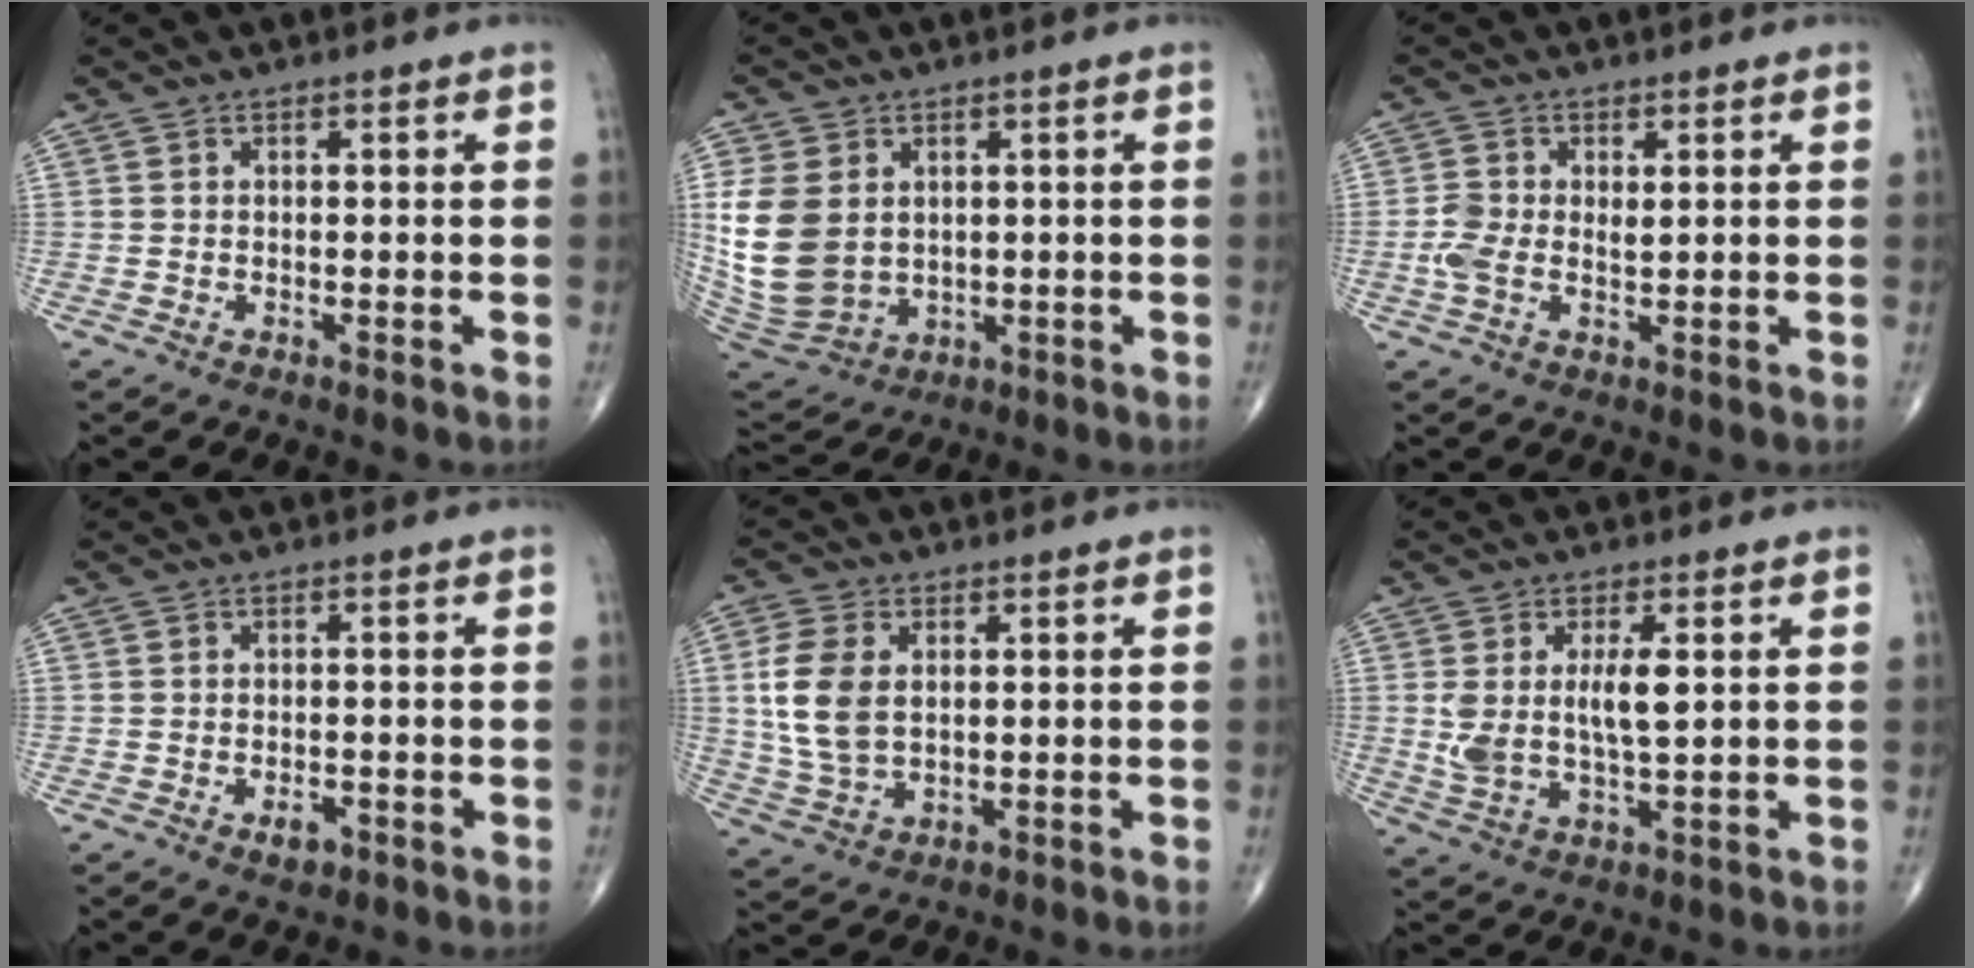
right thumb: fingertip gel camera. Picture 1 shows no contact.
{"total": 14.3, "force": [1.8, 10.9, 9.1], "torque": [-0.181, -0.014, 0.056]}
{"total": 4.6, "force": [0.2, 2.8, 3.6], "torque": [-0.081, 0.006, 0.003]}
{"total": 2.3, "force": [-1.2, 1.3, 1.4], "torque": [-0.016, 0.002, -0.015]}
{"total": 9.8, "force": [1.5, 6.2, 7.5], "torque": [-0.159, -0.005, 0.034]}
{"total": 8.2, "force": [1.5, 3.0, 7.5], "torque": [-0.150, -0.010, 0.035]}